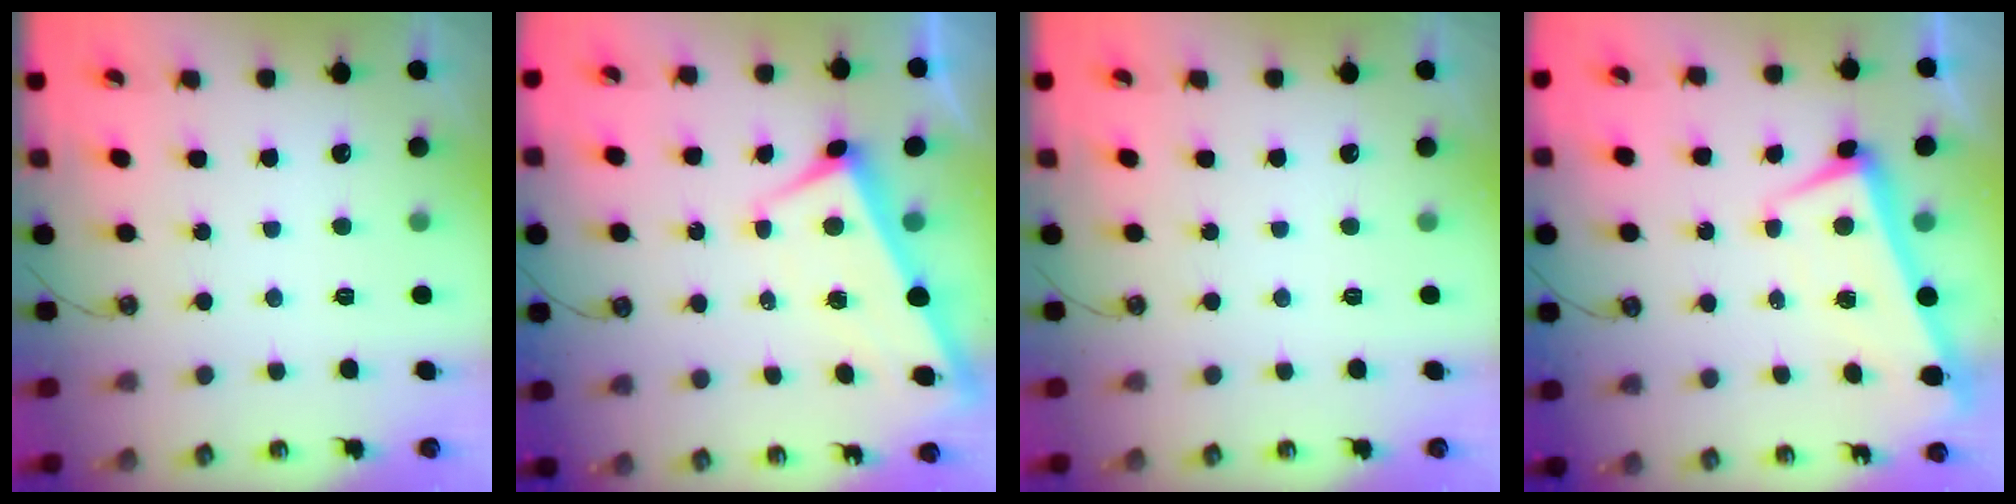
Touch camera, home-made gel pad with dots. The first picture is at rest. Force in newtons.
{"total": 1.6, "press": 1.2, "slide": 1.0}
{"total": 0.0}
{"total": 2.1, "press": 2.0, "slide": 0.7}